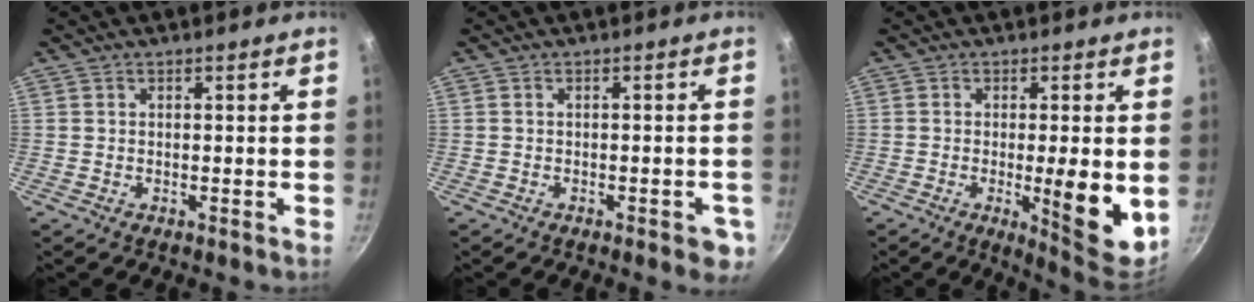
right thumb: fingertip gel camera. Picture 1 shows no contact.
{"total": 4.2, "force": [-1.8, 1.6, 3.4], "torque": [-0.030, 0.008, -0.018]}
{"total": 10.2, "force": [-1.2, 2.0, 10.0], "torque": [-0.132, -0.017, -0.011]}